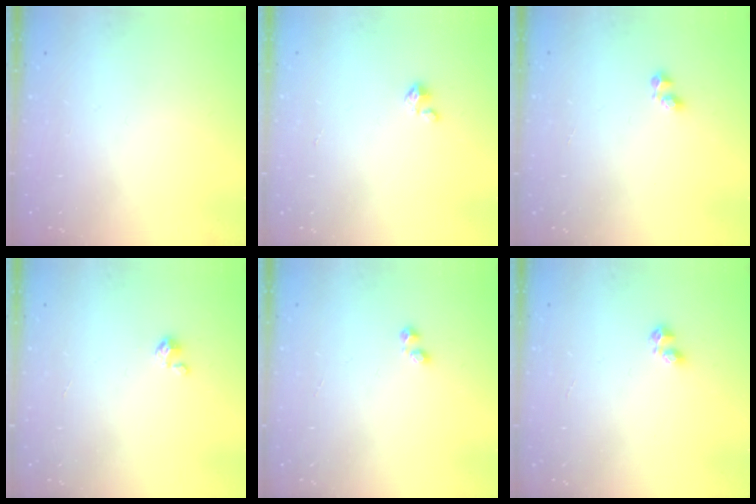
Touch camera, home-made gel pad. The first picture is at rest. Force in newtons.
{"total": 2.1, "press": 2.1, "slide": 0.3}
{"total": 2.4, "press": 2.3, "slide": 0.9}
{"total": 2.5, "press": 2.5, "slide": 0.3}
{"total": 1.2, "press": 1.1, "slide": 0.5}
{"total": 2.9, "press": 2.8, "slide": 0.5}